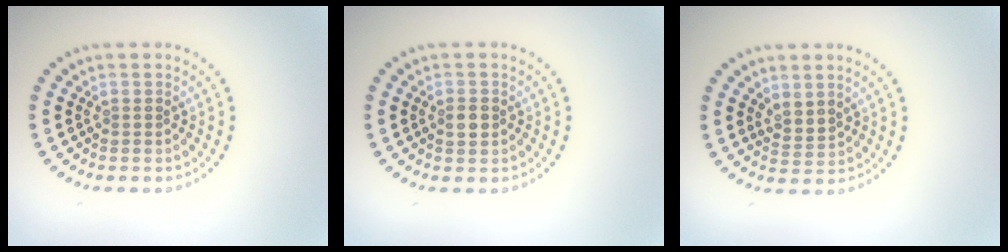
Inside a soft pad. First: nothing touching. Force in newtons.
{"total": 1.3, "press": 1.3, "slide": 0.2}
{"total": 1.8, "press": 1.4, "slide": 1.2}